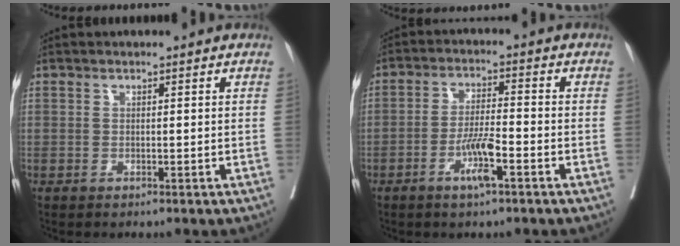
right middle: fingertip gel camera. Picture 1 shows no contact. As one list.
[{"total": 5.7, "force": [-2.9, 0.5, 4.9], "torque": [-0.095, -0.004, -0.054]}]